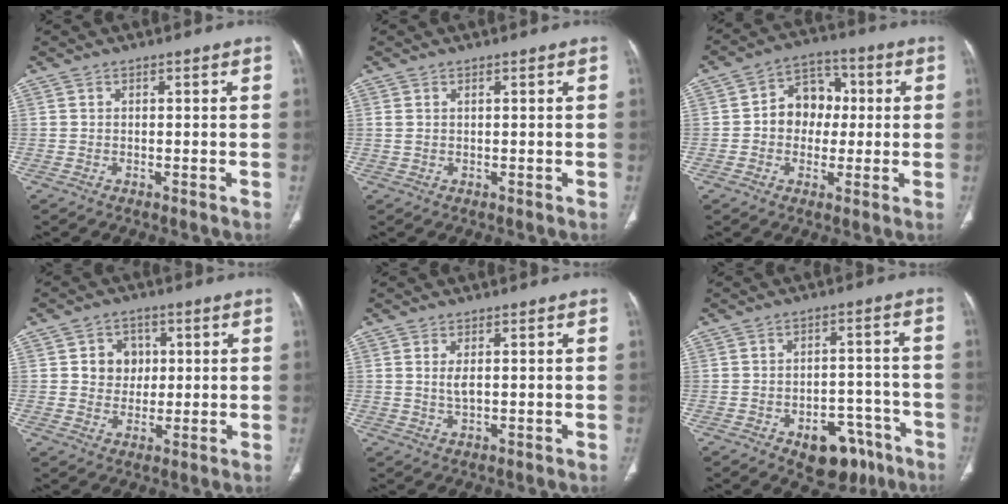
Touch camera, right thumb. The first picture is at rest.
{"total": 1.1, "force": [0.5, 0.5, 0.8], "torque": [-0.025, 0.012, 0.019]}
{"total": 9.7, "force": [0.4, 7.8, 5.8], "torque": [-0.047, 0.025, -0.002]}
{"total": 6.3, "force": [1.3, 5.6, 2.7], "torque": [-0.007, 0.001, 0.020]}
{"total": 2.5, "force": [0.6, 1.0, 2.2], "torque": [-0.048, -0.005, 0.017]}
{"total": 11.5, "force": [-6.6, 6.9, 6.4], "torque": [-0.046, 0.050, -0.082]}